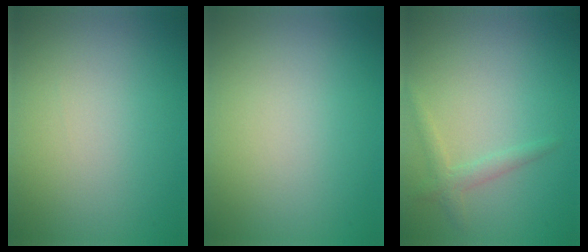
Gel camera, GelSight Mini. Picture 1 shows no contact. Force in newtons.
{"total": 0.0}
{"total": 1.6, "press": 1.6, "slide": 0.1}